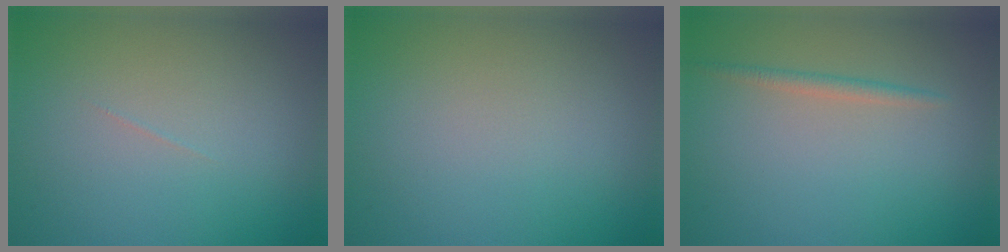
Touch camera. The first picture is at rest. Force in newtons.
{"total": 0.0}
{"total": 1.1, "press": 1.1, "slide": 0.1}